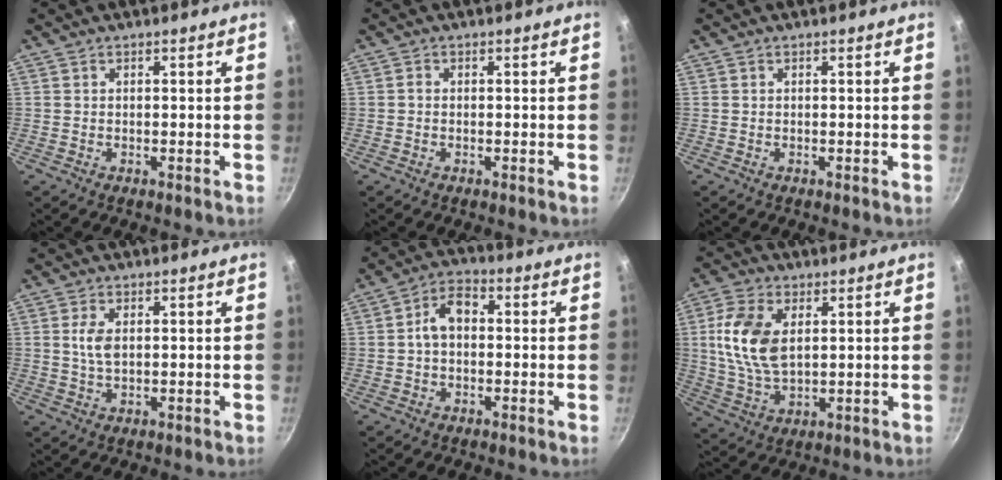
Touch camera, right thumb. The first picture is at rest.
{"total": 0.6, "force": [-0.2, 0.4, 0.4], "torque": [-0.005, 0.004, -0.006]}
{"total": 0.0}
{"total": 3.9, "force": [0.7, 2.1, 3.2], "torque": [-0.064, 0.001, 0.013]}
{"total": 6.4, "force": [0.0, 4.4, 4.7], "torque": [-0.065, 0.023, -0.009]}
{"total": 12.2, "force": [2.6, 7.1, 9.6], "torque": [-0.187, -0.007, 0.051]}